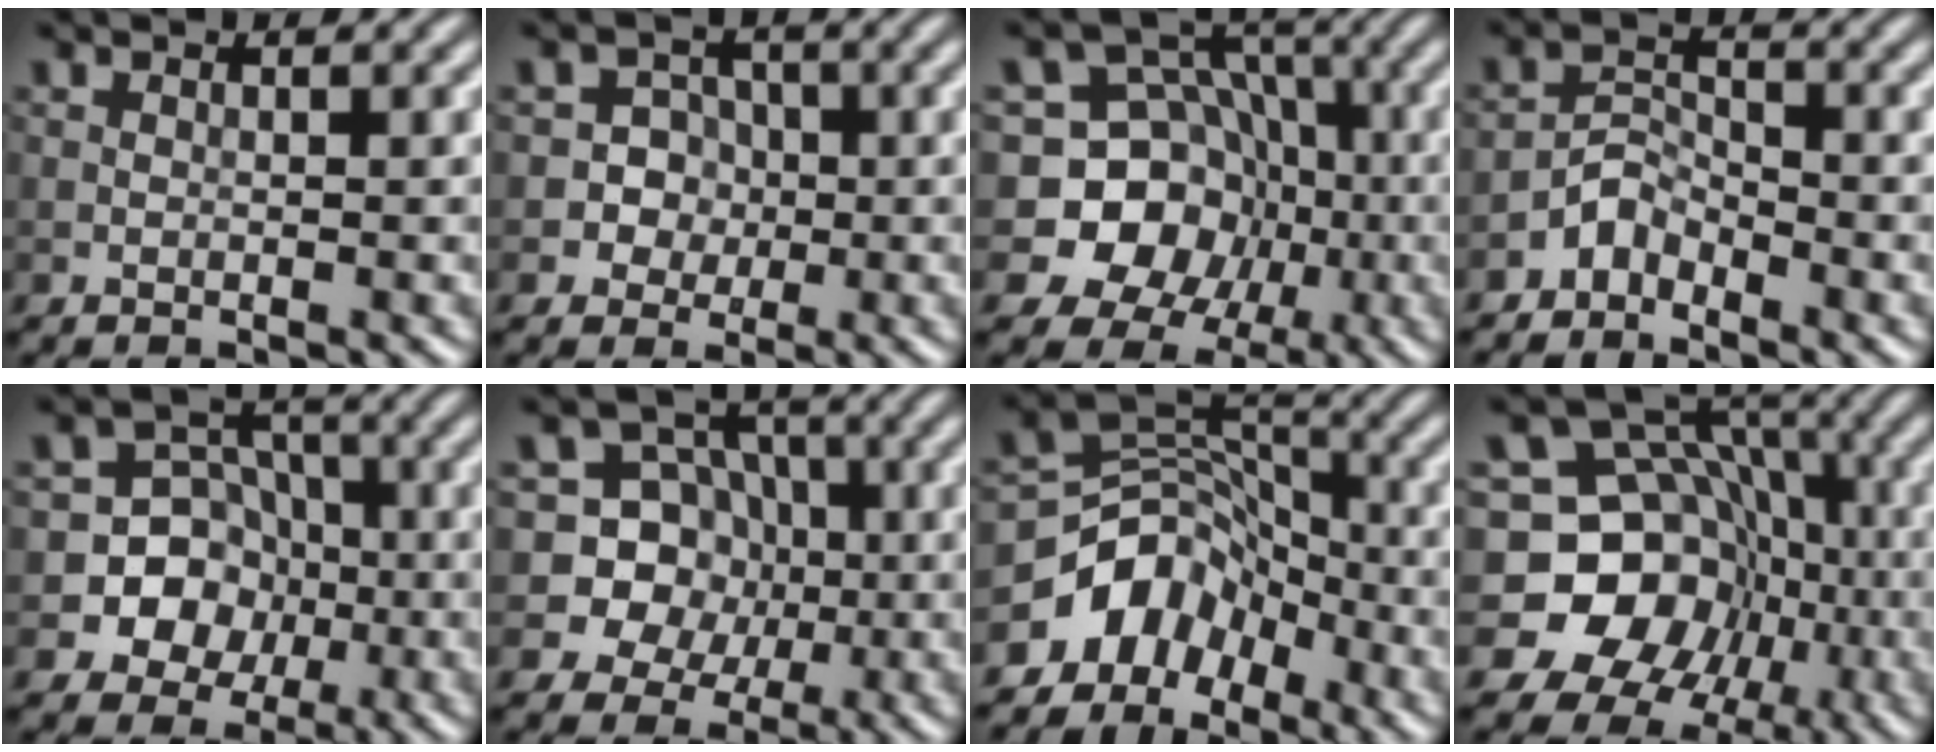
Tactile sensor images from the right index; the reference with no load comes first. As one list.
[{"total": 3.0, "force": [-0.6, 2.9, 0.6], "torque": [0.012, 0.008, -0.026]}, {"total": 9.8, "force": [-1.6, 9.1, 3.2], "torque": [-0.060, 0.027, -0.059]}, {"total": 2.3, "force": [-1.9, 1.2, 0.7], "torque": [-0.005, 0.013, -0.041]}, {"total": 8.1, "force": [-2.3, 7.5, 2.0], "torque": [-0.014, 0.014, -0.067]}, {"total": 9.2, "force": [0.5, 8.8, 2.7], "torque": [-0.061, 0.038, -0.016]}, {"total": 5.9, "force": [-3.6, 4.2, 2.1], "torque": [-0.016, 0.006, -0.074]}, {"total": 14.2, "force": [-3.3, 12.9, 4.8], "torque": [-0.094, 0.009, -0.071]}]